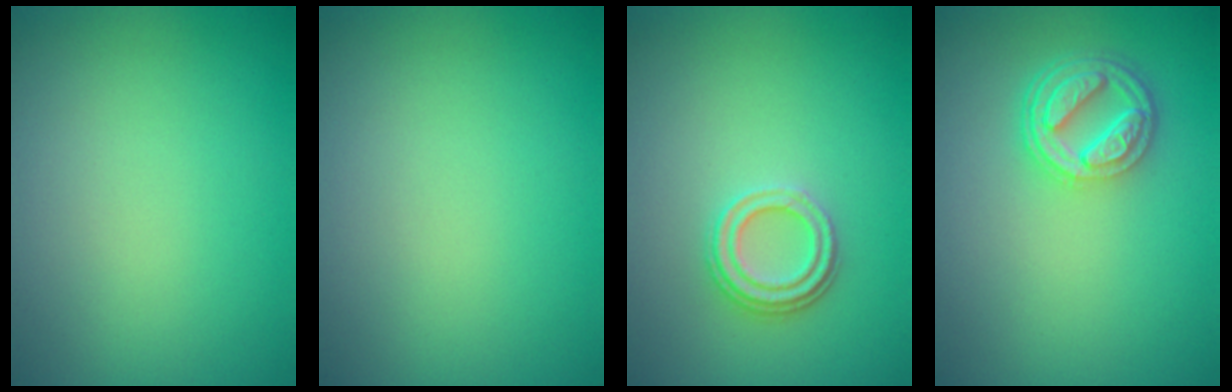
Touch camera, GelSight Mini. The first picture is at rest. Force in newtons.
{"total": 0.0}
{"total": 2.4, "press": 2.0, "slide": 1.3}
{"total": 4.5, "press": 3.5, "slide": 2.9}